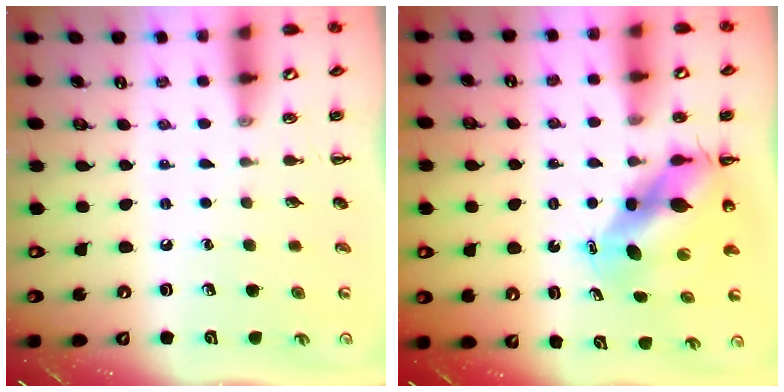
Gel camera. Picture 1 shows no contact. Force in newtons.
{"total": 9.3, "press": 9.0, "slide": 2.4}